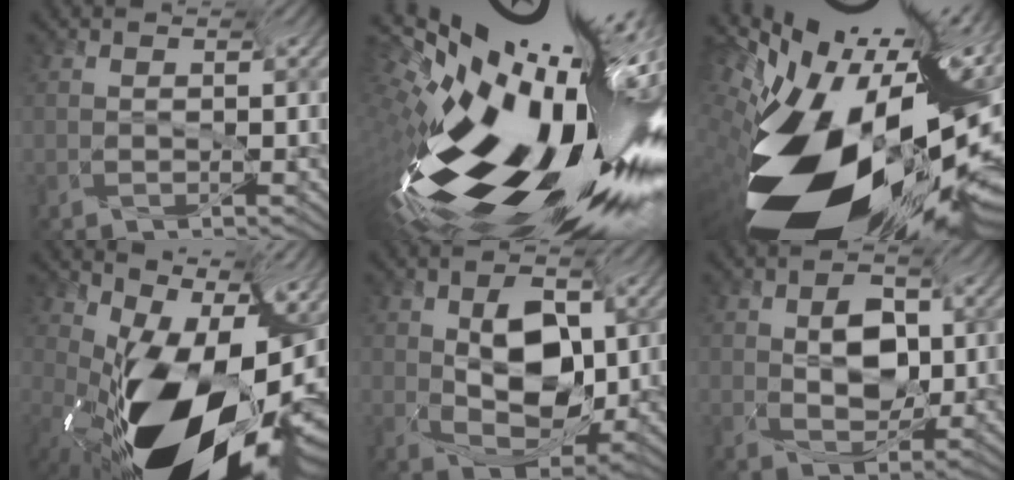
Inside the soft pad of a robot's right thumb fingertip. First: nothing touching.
{"total": 18.1, "force": [-6.2, 7.1, 15.4], "torque": [-0.283, -0.010, -0.099]}
{"total": 18.0, "force": [-9.6, 7.2, 13.4], "torque": [-0.214, -0.052, -0.143]}
{"total": 16.9, "force": [-8.3, 7.8, 12.5], "torque": [-0.193, -0.033, -0.117]}
{"total": 10.1, "force": [-3.5, 5.9, 7.4], "torque": [-0.142, -0.002, -0.045]}
{"total": 6.0, "force": [-2.6, 3.6, 4.1], "torque": [-0.095, 0.007, -0.038]}